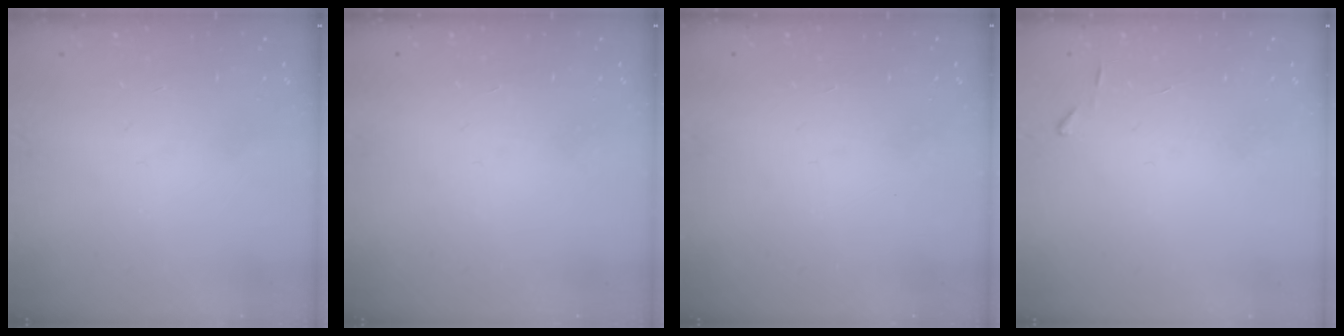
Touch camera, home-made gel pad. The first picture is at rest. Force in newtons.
{"total": 1.6, "press": 1.6, "slide": 0.1}
{"total": 1.6, "press": 1.5, "slide": 0.1}
{"total": 2.7, "press": 2.7, "slide": 0.3}